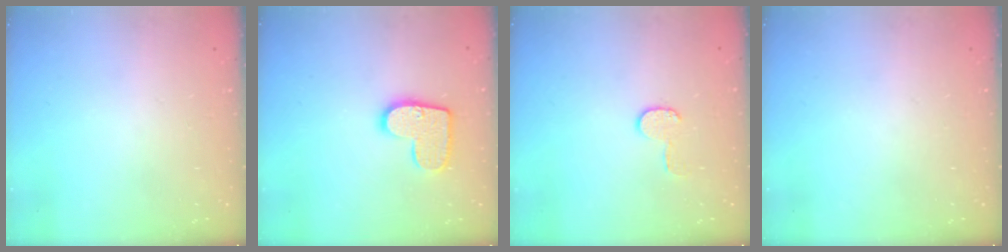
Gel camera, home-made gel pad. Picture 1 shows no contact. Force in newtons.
{"total": 12.5, "press": 12.5, "slide": 0.7}
{"total": 5.9, "press": 5.9, "slide": 0.4}
{"total": 0.0}